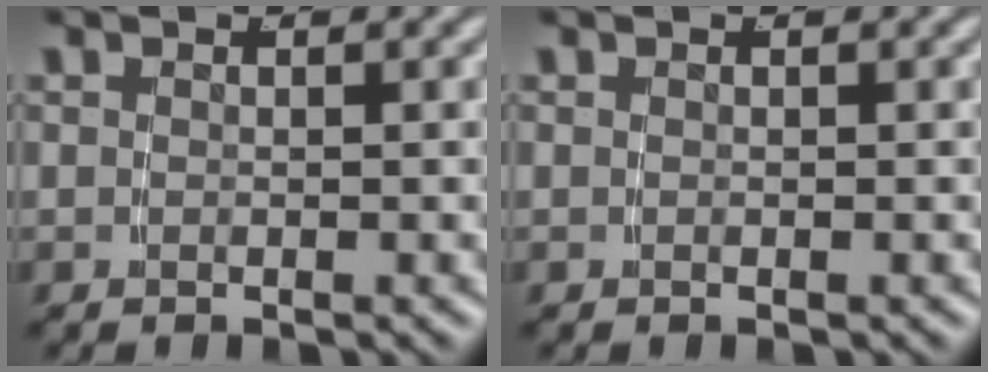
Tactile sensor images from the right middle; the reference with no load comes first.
{"total": 0.0}